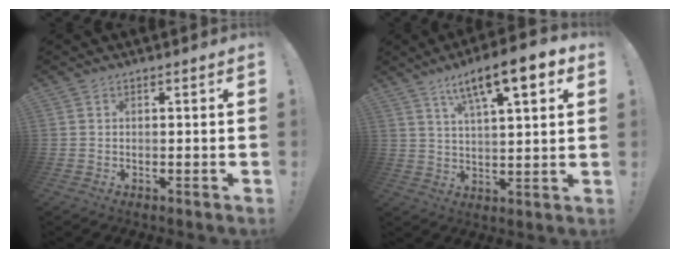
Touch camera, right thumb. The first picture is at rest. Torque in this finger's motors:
{"motor_torque": [0.95, 1.06, 0.87, 0.84, 0.32]}